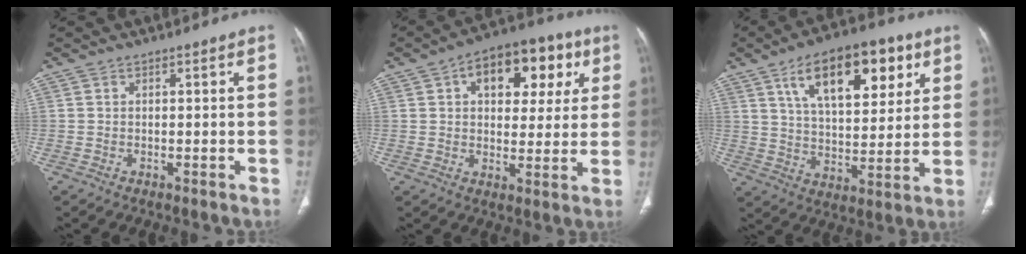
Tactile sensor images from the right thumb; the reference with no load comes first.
{"total": 16.0, "force": [6.0, 9.5, 11.4], "torque": [-0.107, 0.008, 0.083]}
{"total": 19.4, "force": [8.9, 9.4, 14.4], "torque": [-0.181, -0.022, 0.149]}